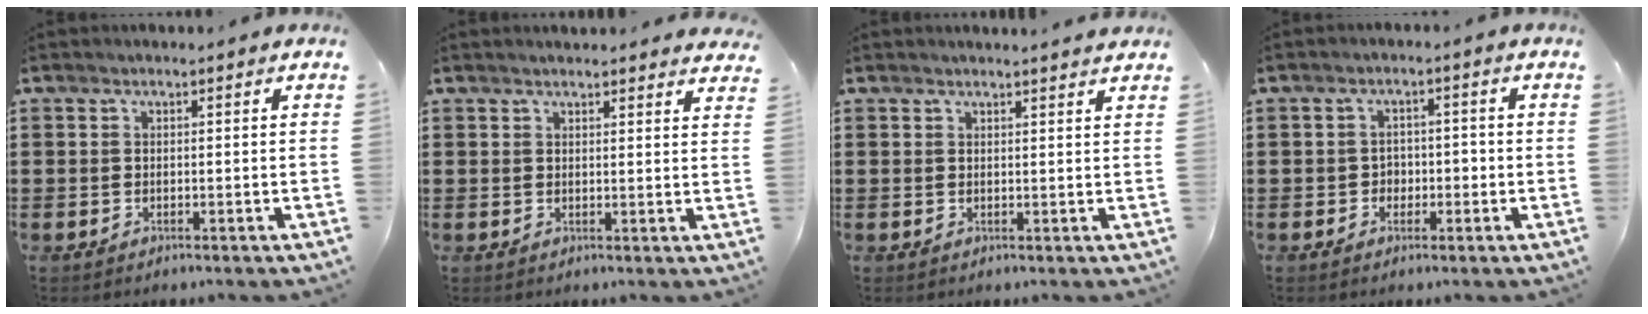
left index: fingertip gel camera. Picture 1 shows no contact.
{"total": 1.8, "force": [1.7, 0.1, 0.3], "torque": [-0.010, 0.001, 0.034]}
{"total": 1.6, "force": [1.5, -0.1, 0.3], "torque": [-0.010, 0.000, 0.030]}
{"total": 2.5, "force": [-0.9, 2.1, 1.0], "torque": [-0.027, 0.006, -0.024]}